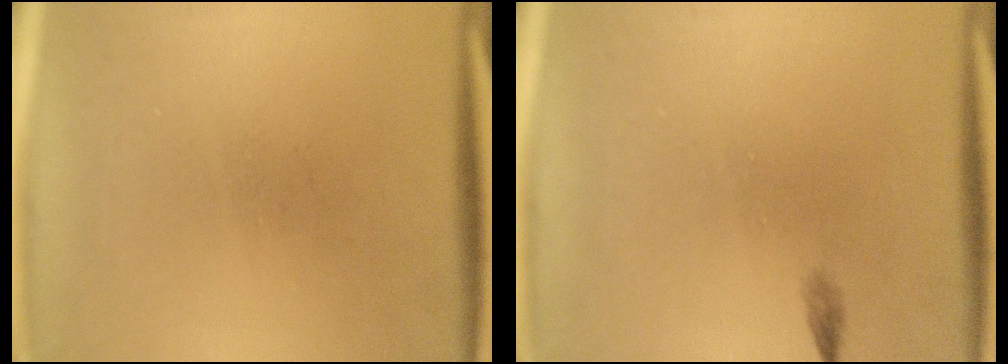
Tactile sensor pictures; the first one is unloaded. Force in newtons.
{"total": 0.6}